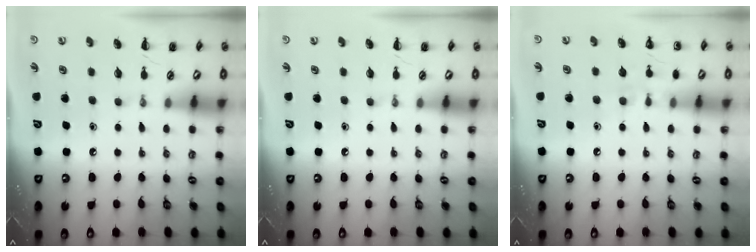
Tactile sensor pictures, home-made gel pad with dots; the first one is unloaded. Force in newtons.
{"total": 0.0}
{"total": 7.1, "press": 6.9, "slide": 1.9}